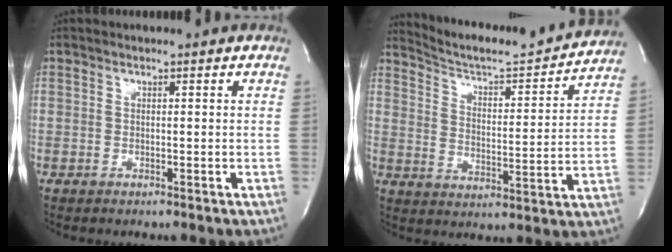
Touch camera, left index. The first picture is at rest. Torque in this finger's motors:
{"motor_torque": [0.27, -0.77, -0.01, -0.01]}